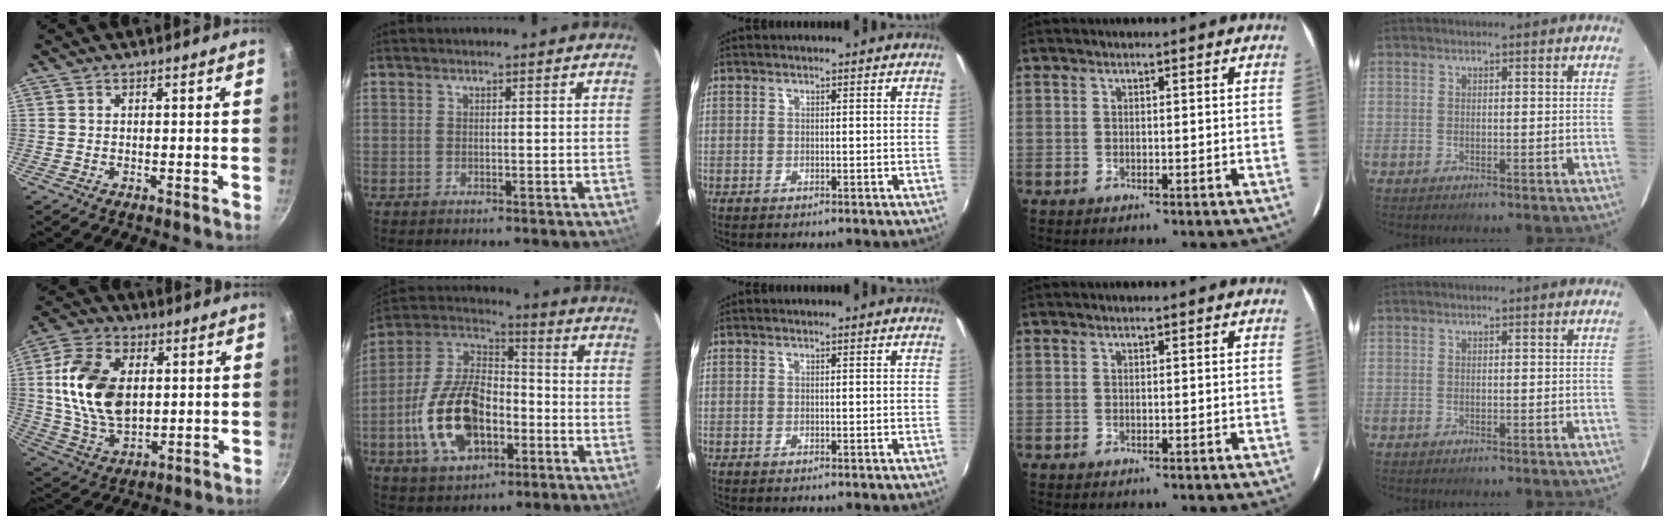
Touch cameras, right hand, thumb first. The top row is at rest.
{"thumb": {"total": 17.3, "force": [2.4, 11.1, 13.0], "torque": [-0.229, -0.006, 0.047]}, "index": {"total": 18.5, "force": [-5.8, 10.5, 14.0], "torque": [-0.300, 0.010, -0.094]}}